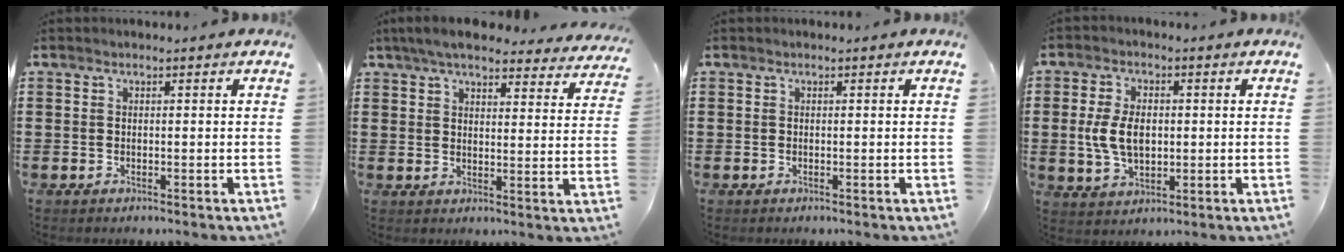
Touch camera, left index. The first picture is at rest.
{"total": 5.7, "force": [5.1, 0.7, 2.2], "torque": [-0.062, -0.017, 0.091]}
{"total": 0.0}
{"total": 6.8, "force": [0.2, 4.1, 5.3], "torque": [-0.118, 0.004, -0.004]}